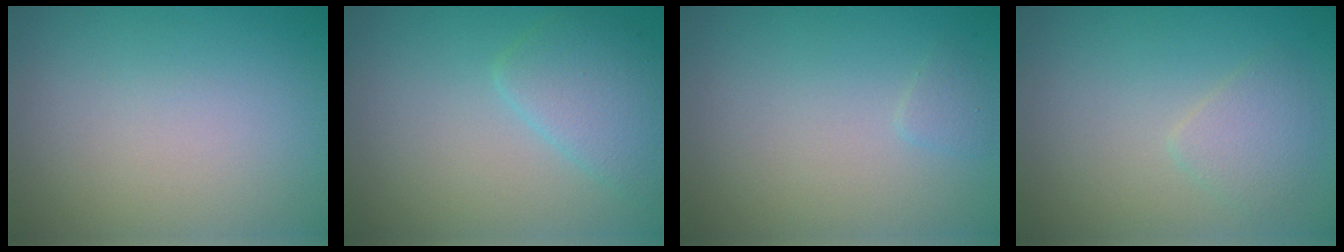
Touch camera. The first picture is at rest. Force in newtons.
{"total": 3.2, "press": 3.2, "slide": 0.2}
{"total": 0.7, "press": 0.7, "slide": 0.1}
{"total": 1.8, "press": 1.8, "slide": 0.0}